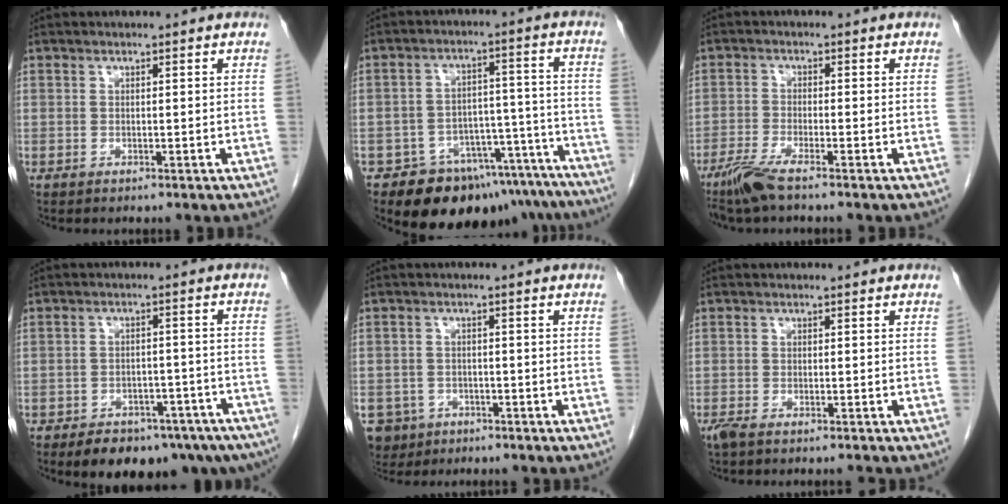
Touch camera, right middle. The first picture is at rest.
{"total": 17.6, "force": [-14.8, 7.7, 5.6], "torque": [-0.041, 0.045, -0.194]}
{"total": 4.7, "force": [-3.6, 0.1, 3.1], "torque": [-0.071, -0.014, -0.074]}
{"total": 16.3, "force": [-12.2, 7.2, 8.1], "torque": [-0.089, 0.009, -0.150]}
{"total": 6.2, "force": [-3.7, 4.9, 0.8], "torque": [-0.023, 0.005, -0.055]}
{"total": 3.1, "force": [-2.6, 0.5, 1.5], "torque": [-0.029, -0.008, -0.045]}